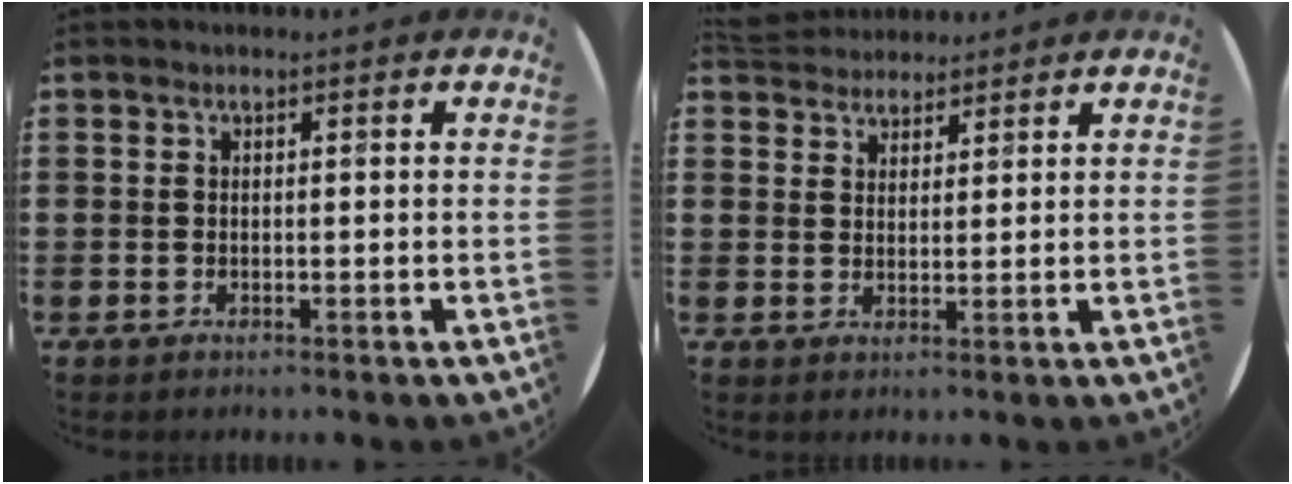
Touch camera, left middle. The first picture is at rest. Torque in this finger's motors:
{"motor_torque": [0.49, -0.59, -0.01, 0.01]}